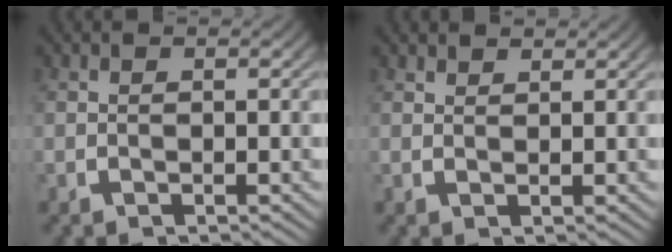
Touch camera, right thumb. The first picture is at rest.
{"total": 1.5, "force": [1.5, 0.1, 0.0], "torque": [0.007, -0.002, 0.029]}